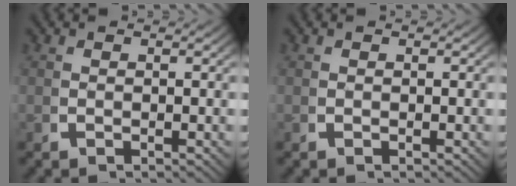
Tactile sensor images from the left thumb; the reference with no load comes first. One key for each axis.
{"total": 0.0}